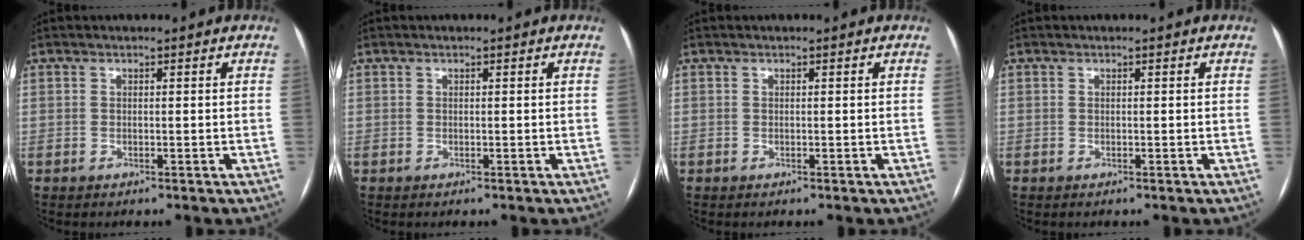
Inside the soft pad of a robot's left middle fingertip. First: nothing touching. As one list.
[{"total": 0.0}, {"total": 0.0}, {"total": 0.0}]